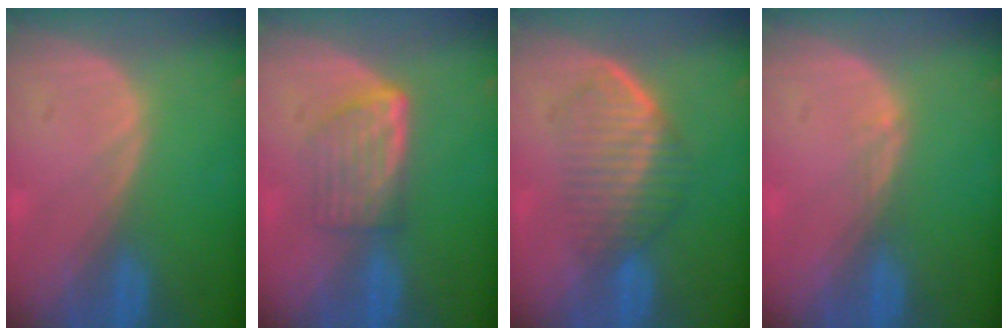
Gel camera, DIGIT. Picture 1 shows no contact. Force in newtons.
{"total": 5.9, "press": 5.3, "slide": 2.6}
{"total": 6.9, "press": 6.1, "slide": 3.3}
{"total": 1.0, "press": 0.7, "slide": 0.7}